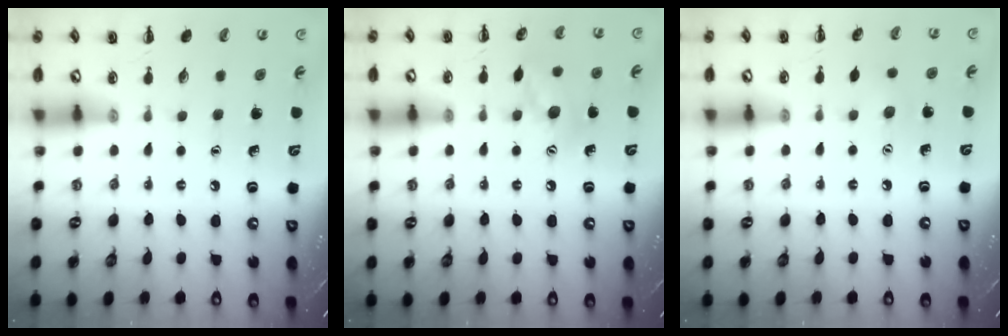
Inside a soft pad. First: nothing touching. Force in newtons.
{"total": 10.7, "press": 10.6, "slide": 1.8}
{"total": 2.8, "press": 2.8, "slide": 0.7}